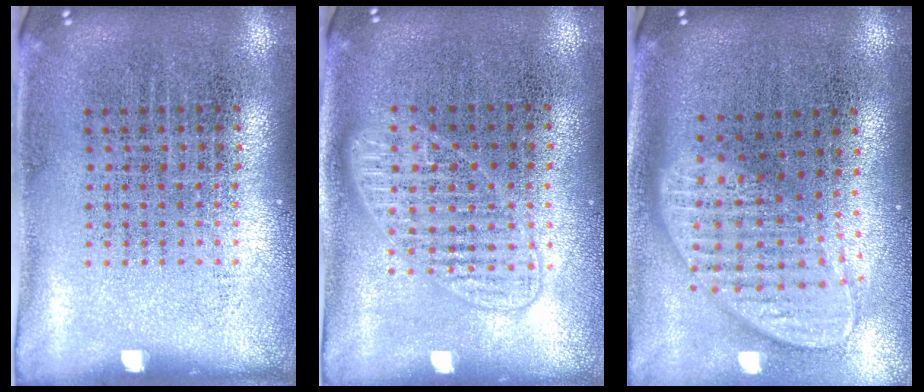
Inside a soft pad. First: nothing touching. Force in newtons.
{"total": 1.2, "press": 1.2, "slide": 0.2}
{"total": 2.0, "press": 1.6, "slide": 1.2}